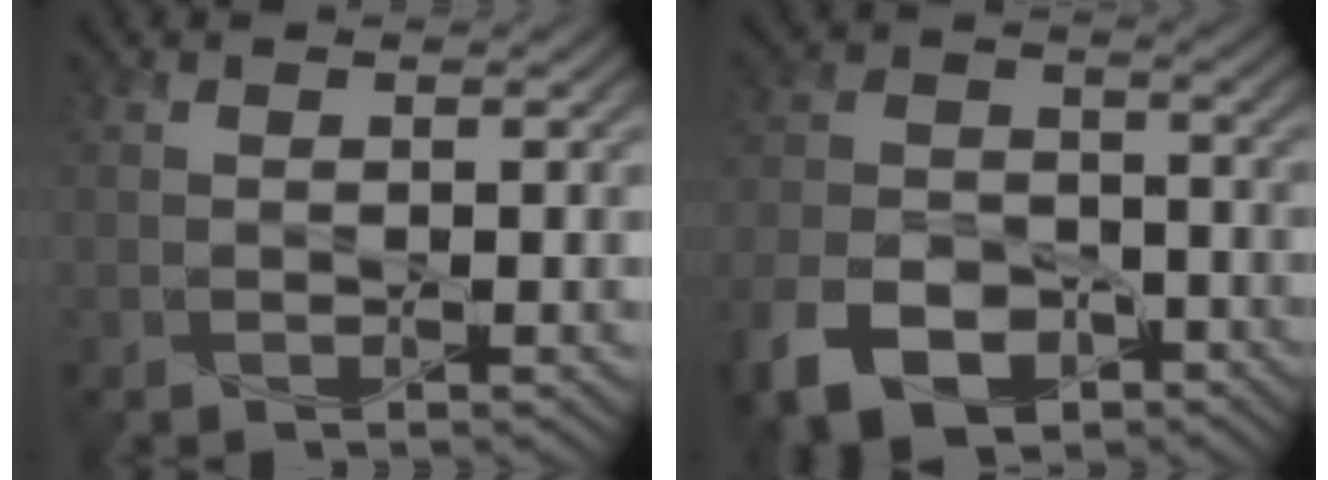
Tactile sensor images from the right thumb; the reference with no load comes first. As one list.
[{"total": 11.3, "force": [-6.7, 6.8, 6.0], "torque": [-0.139, -0.022, -0.133]}]